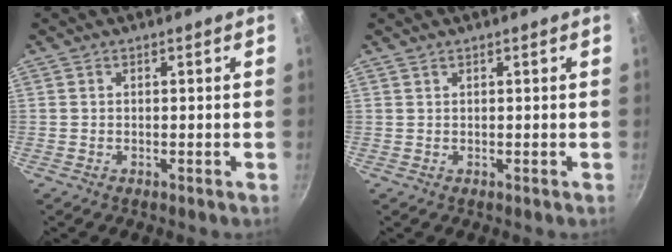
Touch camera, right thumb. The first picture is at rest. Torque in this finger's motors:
{"motor_torque": [-0.16, 0.18, 0.44, 0.17, 0.10]}